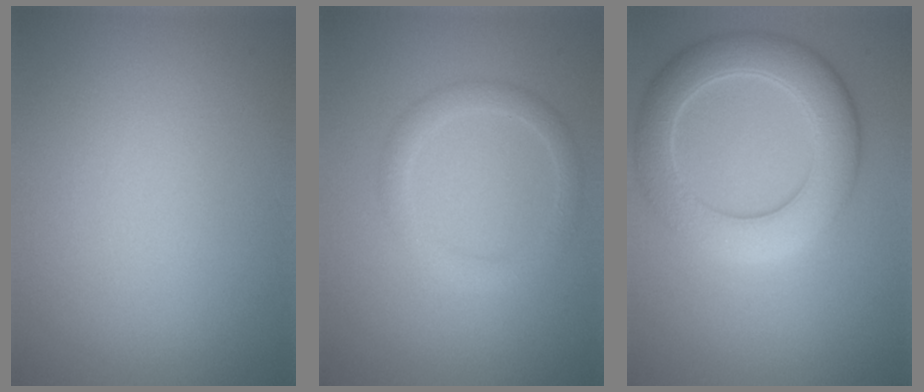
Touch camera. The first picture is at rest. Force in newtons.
{"total": 2.1, "press": 2.1, "slide": 0.1}
{"total": 6.7, "press": 6.6, "slide": 0.4}